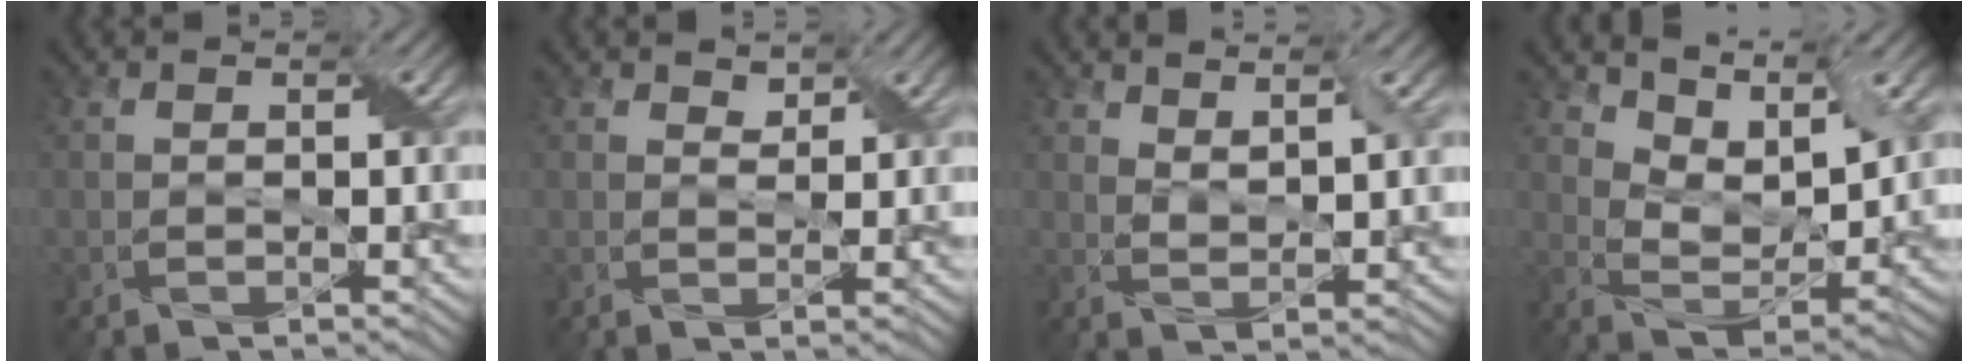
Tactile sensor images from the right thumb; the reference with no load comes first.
{"total": 1.3, "force": [1.1, 0.6, 0.4], "torque": [-0.014, 0.000, 0.020]}
{"total": 3.5, "force": [2.6, 0.8, 2.2], "torque": [-0.048, -0.001, 0.051]}
{"total": 8.4, "force": [6.4, 3.0, 4.5], "torque": [-0.103, -0.004, 0.109]}